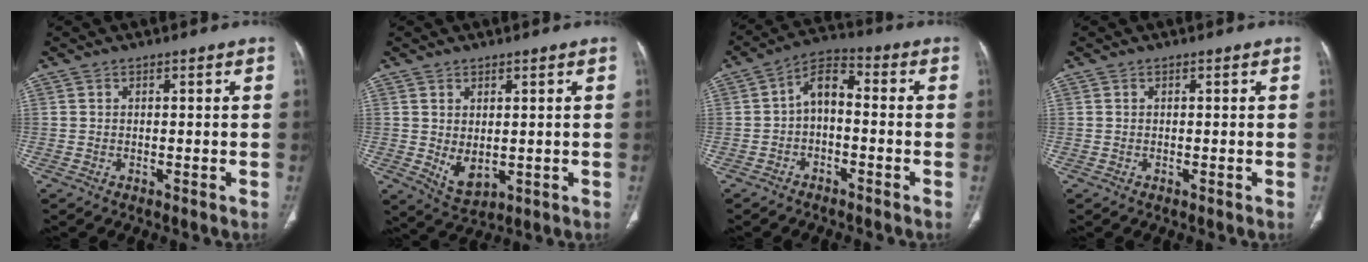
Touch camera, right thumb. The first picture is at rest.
{"total": 5.0, "force": [0.0, 3.0, 4.0], "torque": [-0.064, -0.011, 0.019]}
{"total": 6.8, "force": [-1.3, 4.1, 5.4], "torque": [-0.083, 0.036, -0.036]}
{"total": 0.0}